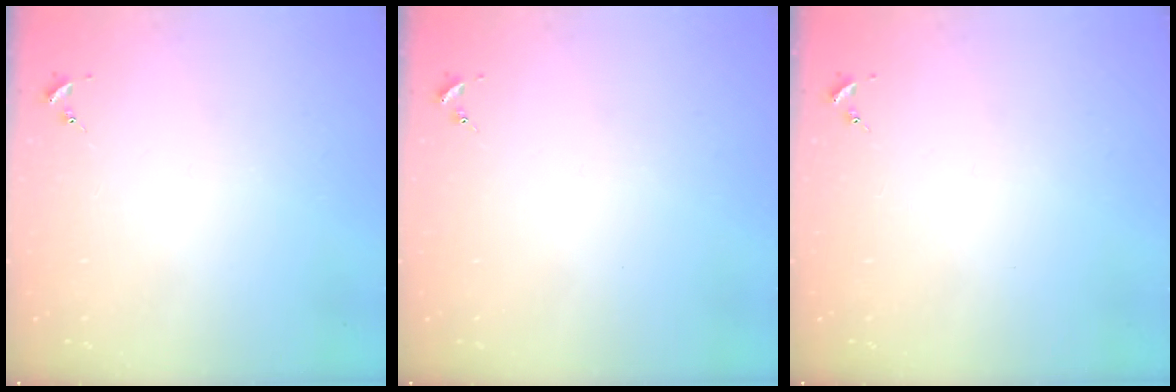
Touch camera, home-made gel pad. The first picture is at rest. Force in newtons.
{"total": 0.0}
{"total": 0.0}